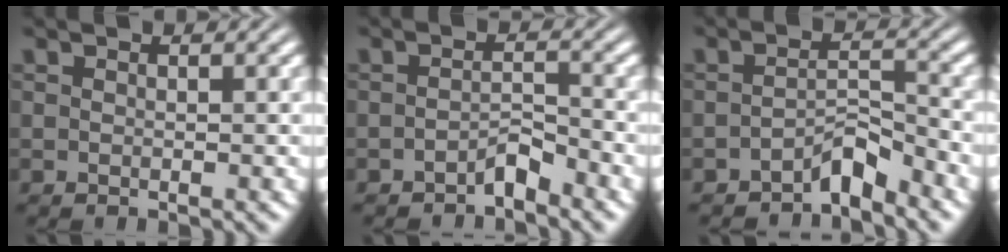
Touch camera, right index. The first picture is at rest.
{"total": 1.9, "force": [-1.8, -0.3, 0.6], "torque": [0.005, -0.007, -0.029]}
{"total": 3.0, "force": [-2.7, -0.1, 1.2], "torque": [0.004, -0.006, -0.044]}